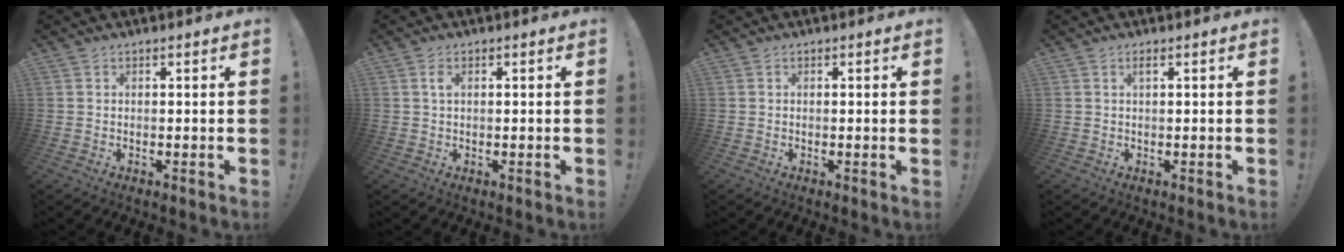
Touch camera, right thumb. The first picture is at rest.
{"total": 1.8, "force": [0.7, 1.0, 1.3], "torque": [-0.020, 0.000, 0.010]}
{"total": 0.9, "force": [0.3, -0.4, 0.7], "torque": [-0.004, -0.004, 0.002]}
{"total": 1.1, "force": [0.5, 0.0, 1.0], "torque": [-0.016, -0.001, 0.006]}